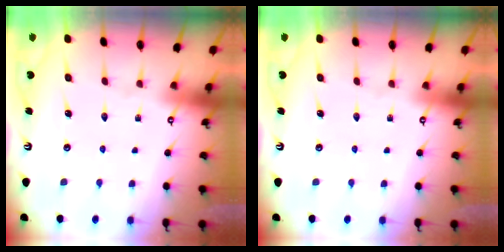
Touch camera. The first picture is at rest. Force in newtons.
{"total": 0.0}